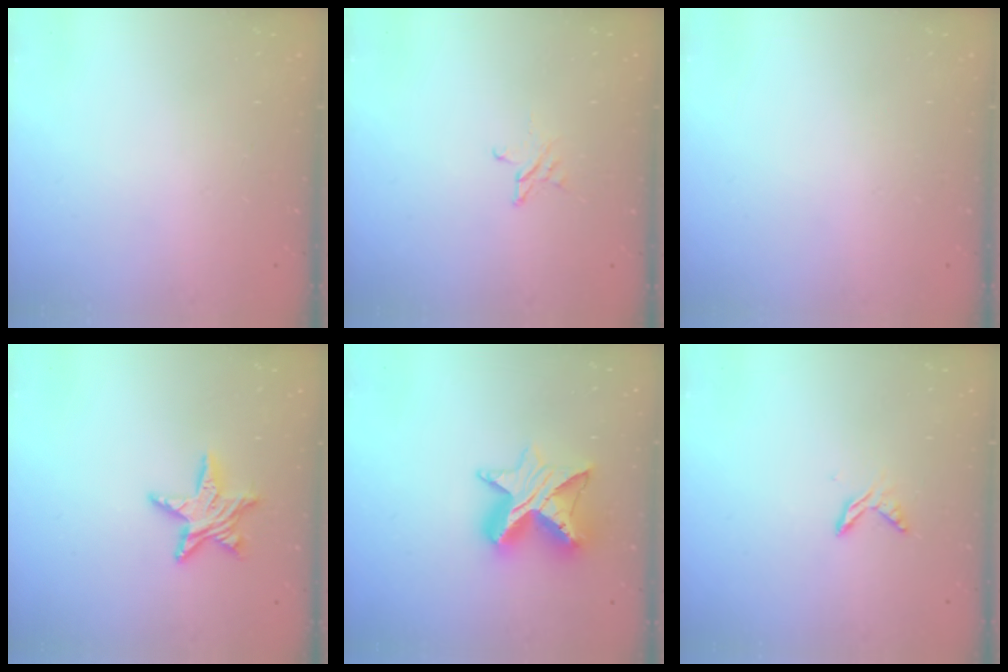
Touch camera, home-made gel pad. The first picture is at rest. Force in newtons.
{"total": 2.7, "press": 2.7, "slide": 0.2}
{"total": 0.0}
{"total": 10.1, "press": 10.0, "slide": 0.7}
{"total": 11.4, "press": 11.4, "slide": 0.8}
{"total": 5.2, "press": 5.1, "slide": 0.7}